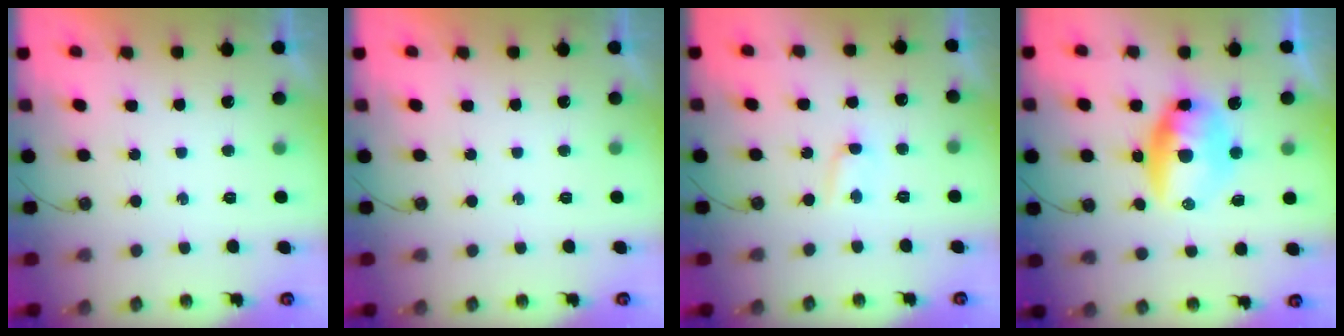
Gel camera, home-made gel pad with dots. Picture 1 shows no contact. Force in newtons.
{"total": 0.0}
{"total": 2.4, "press": 2.3, "slide": 0.4}
{"total": 10.5, "press": 10.5, "slide": 0.9}